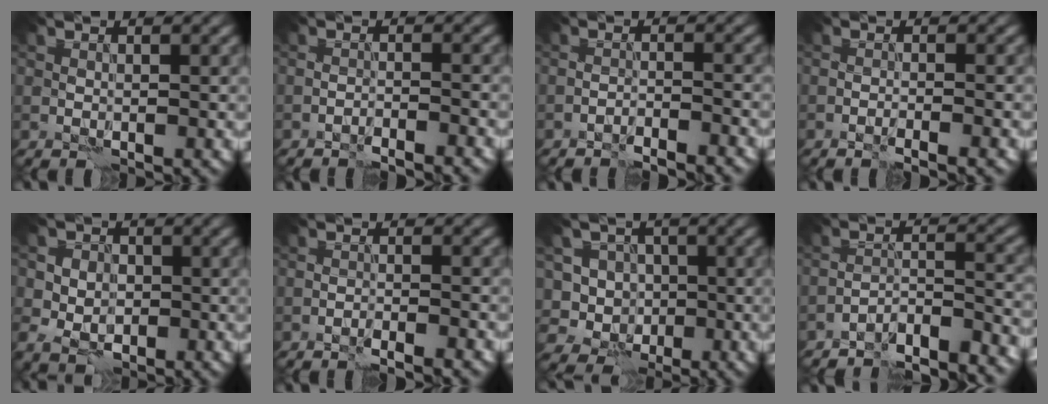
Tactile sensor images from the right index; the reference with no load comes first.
{"total": 2.2, "force": [-2.2, -0.3, 0.3], "torque": [0.001, 0.005, -0.039]}
{"total": 2.6, "force": [-2.6, -0.3, 0.5], "torque": [-0.001, 0.005, -0.046]}
{"total": 1.6, "force": [-1.4, -0.4, 0.8], "torque": [-0.011, 0.004, -0.029]}
{"total": 4.5, "force": [-0.2, 3.9, 2.1], "torque": [-0.019, 0.018, -0.031]}
{"total": 1.9, "force": [-1.7, -0.4, 0.6], "torque": [-0.010, 0.005, -0.034]}
{"total": 5.4, "force": [-1.2, 5.0, 1.5], "torque": [-0.006, 0.019, -0.049]}
{"total": 7.5, "force": [-6.9, 1.1, 2.7], "torque": [-0.035, -0.001, -0.114]}